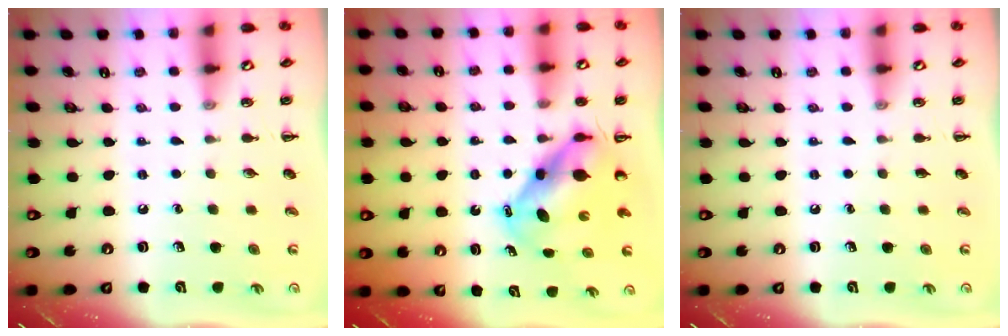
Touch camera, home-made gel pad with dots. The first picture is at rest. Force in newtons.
{"total": 6.4, "press": 6.2, "slide": 1.6}
{"total": 0.0}